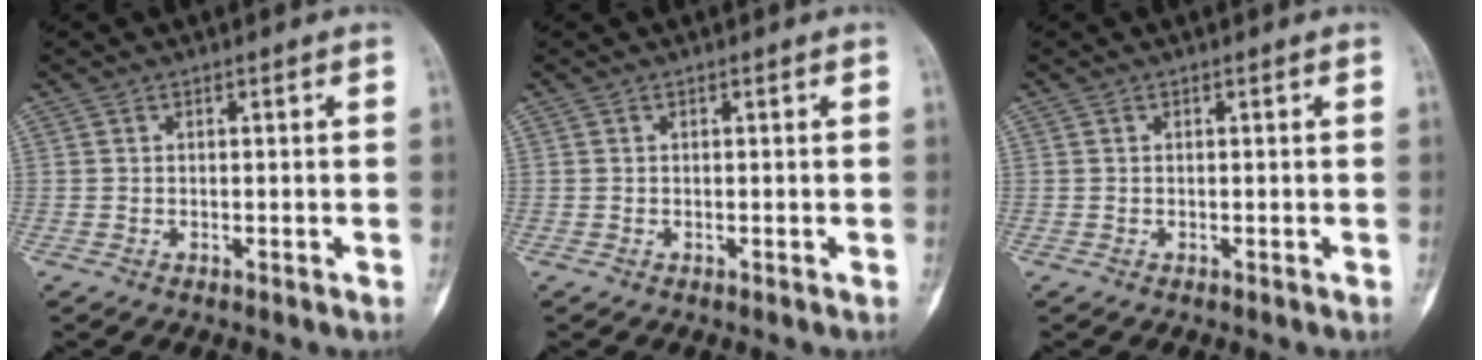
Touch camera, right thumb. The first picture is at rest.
{"total": 0.0}
{"total": 0.0}